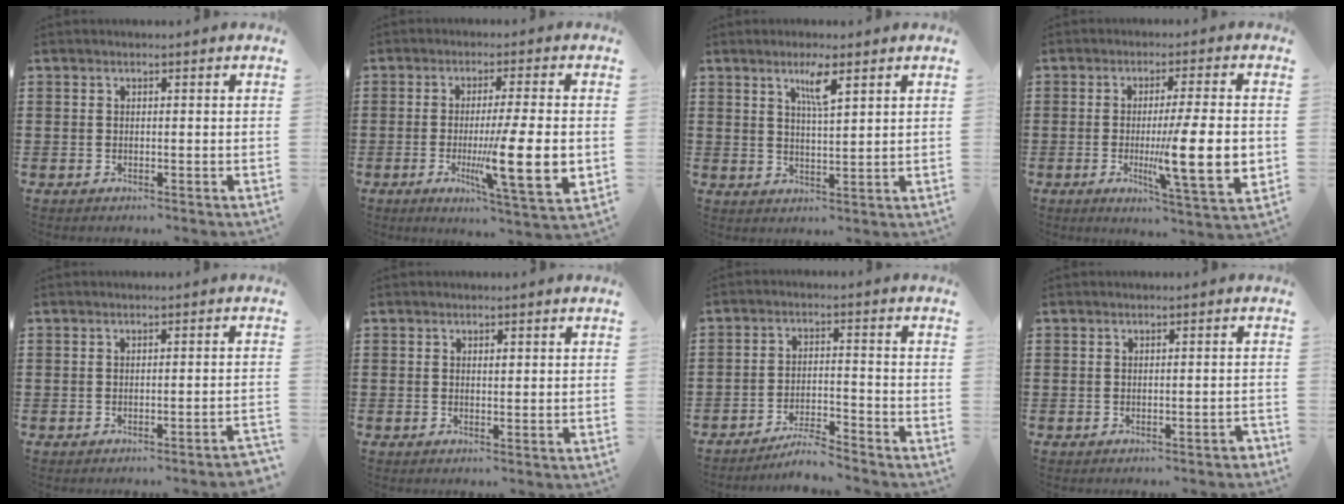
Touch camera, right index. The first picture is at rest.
{"total": 12.1, "force": [-1.5, 1.8, 11.9], "torque": [-0.202, -0.022, -0.027]}
{"total": 4.3, "force": [2.6, 0.6, 3.3], "torque": [-0.065, 0.002, 0.042]}
{"total": 12.3, "force": [-1.1, 1.8, 12.1], "torque": [-0.192, -0.022, -0.021]}
{"total": 1.0, "force": [-0.9, -0.1, 0.6], "torque": [-0.011, -0.003, -0.016]}
{"total": 0.7, "force": [0.3, 0.3, 0.6], "torque": [-0.011, 0.001, 0.005]}
{"total": 4.9, "force": [-4.6, 0.2, 1.5], "torque": [-0.035, -0.002, -0.093]}
{"total": 0.8, "force": [-0.6, 0.2, 0.5], "torque": [-0.011, -0.004, -0.011]}